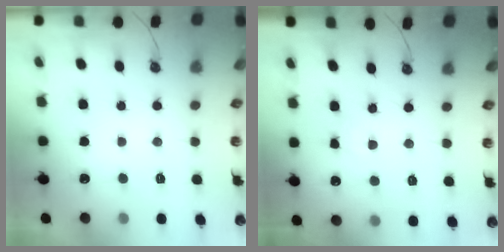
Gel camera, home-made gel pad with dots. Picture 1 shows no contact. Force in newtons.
{"total": 1.1, "press": 1.0, "slide": 0.2}